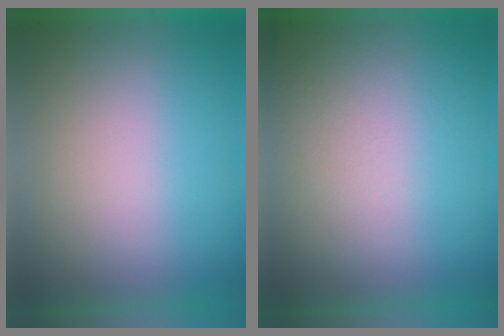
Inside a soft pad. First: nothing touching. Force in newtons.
{"total": 2.7}